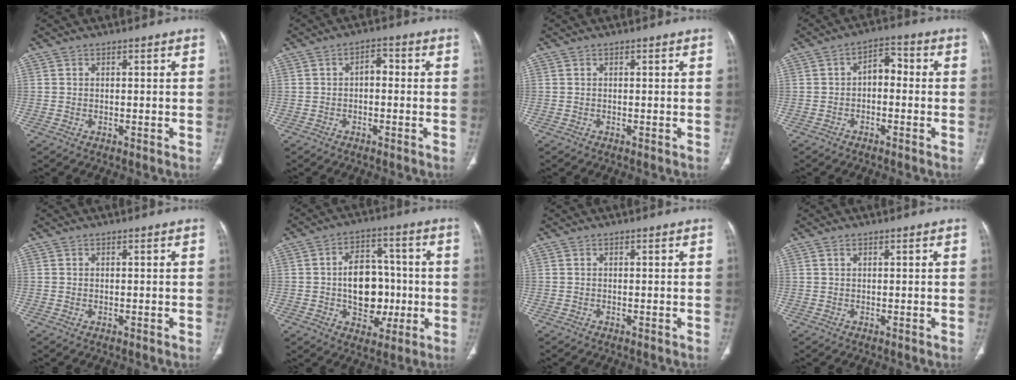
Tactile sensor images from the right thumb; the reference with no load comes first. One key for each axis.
{"total": 2.9, "fx": -0.3, "fy": 1.8, "fz": 2.2, "tx": -0.025, "ty": 0.014, "tz": -0.013}
{"total": 0.0}
{"total": 4.9, "fx": -0.6, "fy": 3.1, "fz": 3.7, "tx": -0.042, "ty": 0.027, "tz": -0.022}
{"total": 0.0}
{"total": 13.2, "fx": -1.1, "fy": 9.4, "fz": 9.1, "tx": -0.092, "ty": 0.028, "tz": -0.010}
{"total": 0.0}
{"total": 0.7, "fx": 0.5, "fy": 0.4, "fz": 0.4, "tx": -0.008, "ty": 0.000, "tz": 0.010}